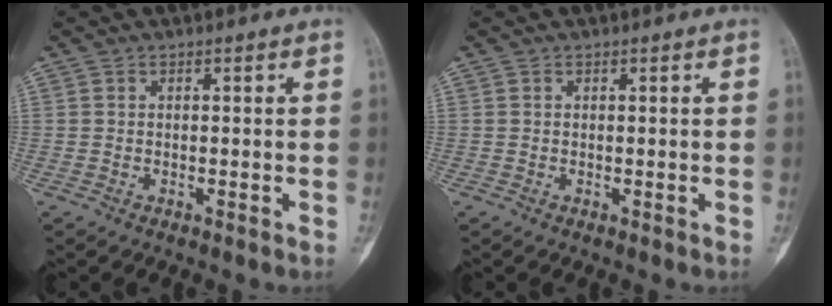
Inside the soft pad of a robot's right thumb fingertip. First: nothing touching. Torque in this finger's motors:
{"motor_torque": [0.03, 0.02, 0.00, 0.00, 0.00]}